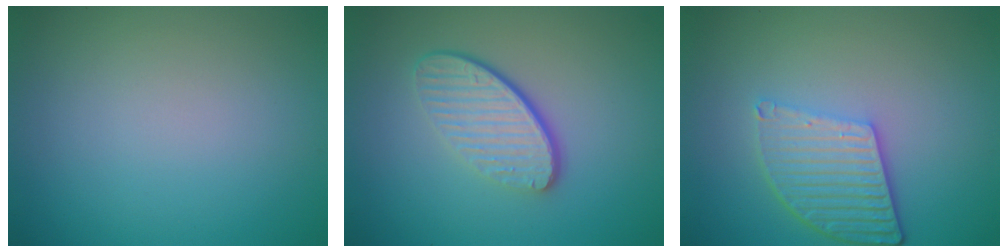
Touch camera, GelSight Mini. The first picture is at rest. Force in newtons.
{"total": 4.6, "press": 3.2, "slide": 3.3}
{"total": 5.1, "press": 3.8, "slide": 3.3}